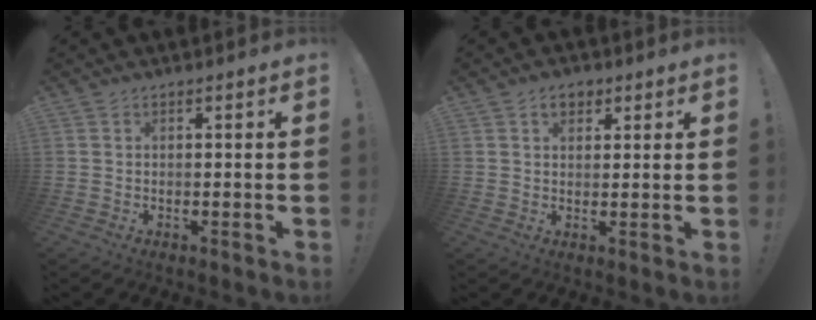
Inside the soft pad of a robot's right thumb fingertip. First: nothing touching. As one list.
[{"total": 4.4, "force": [2.2, 3.1, 2.3], "torque": [-0.024, -0.002, 0.038]}]